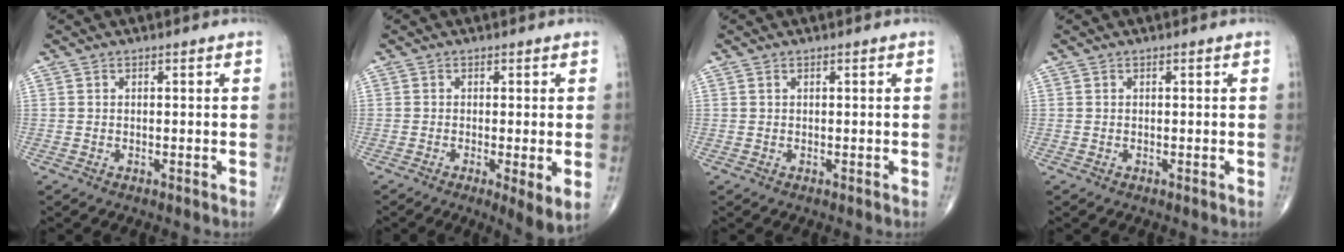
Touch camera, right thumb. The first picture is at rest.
{"total": 4.9, "force": [-1.1, 0.9, 4.7], "torque": [-0.084, -0.019, -0.022]}
{"total": 0.0}
{"total": 0.0}